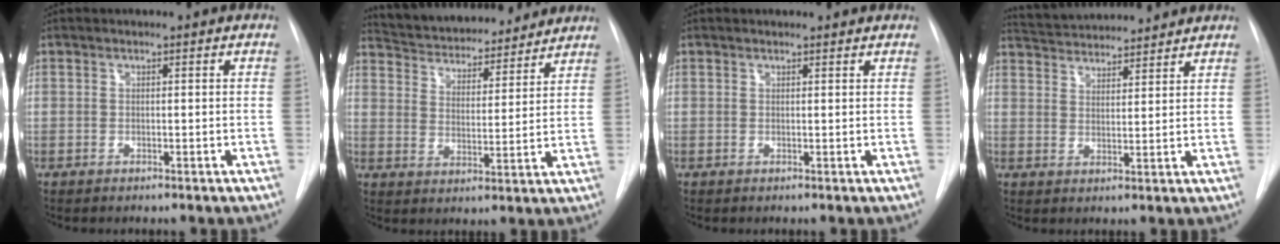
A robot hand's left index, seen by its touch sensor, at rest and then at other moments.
{"total": 18.4, "force": [17.0, 4.3, 5.5], "torque": [-0.091, 0.012, 0.249]}
{"total": 2.7, "force": [2.6, 0.5, 0.4], "torque": [-0.010, 0.015, 0.027]}
{"total": 12.1, "force": [11.6, 1.8, 3.1], "torque": [-0.055, 0.026, 0.177]}